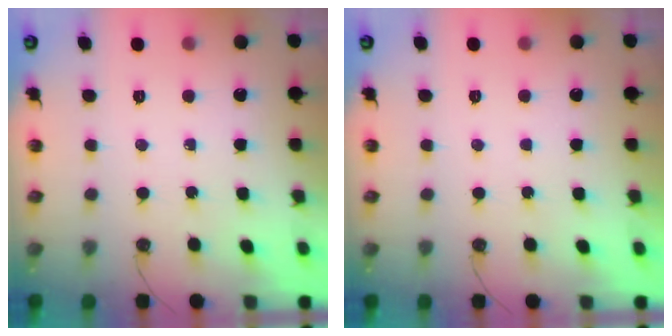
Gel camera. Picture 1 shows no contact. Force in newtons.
{"total": 0.0}